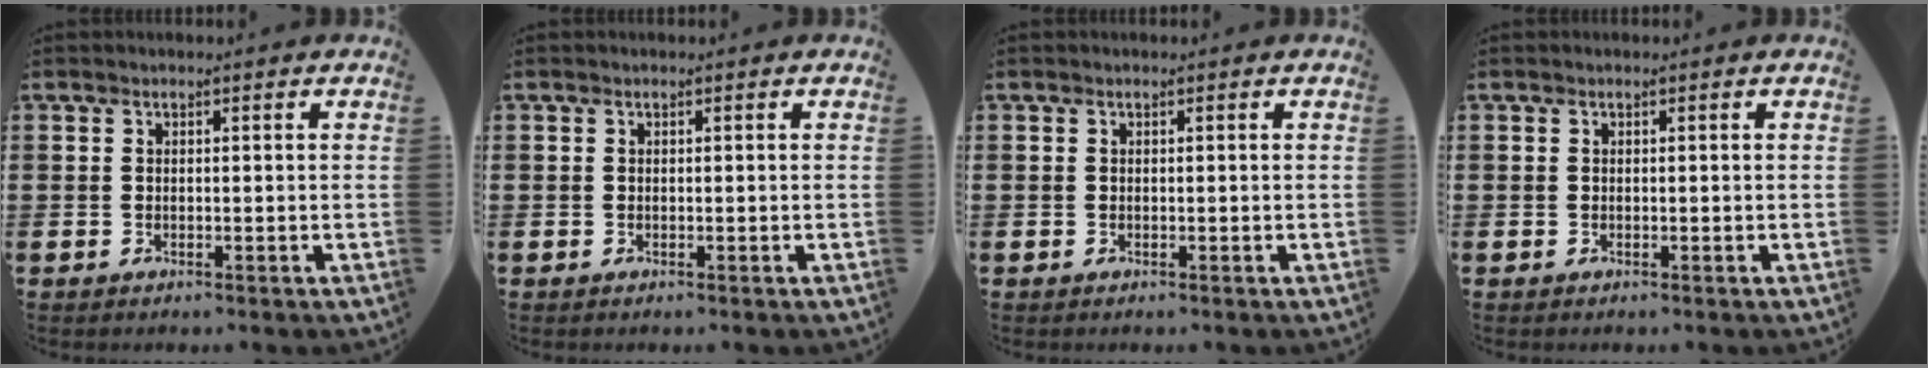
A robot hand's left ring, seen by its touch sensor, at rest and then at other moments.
{"total": 0.0}
{"total": 0.0}
{"total": 0.0}